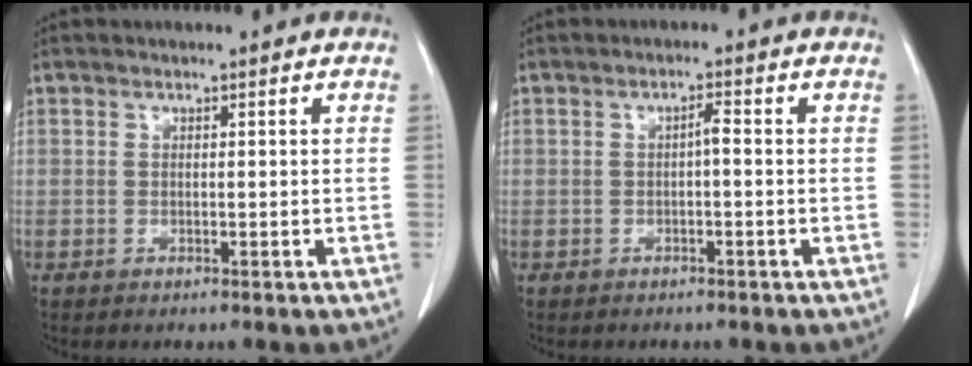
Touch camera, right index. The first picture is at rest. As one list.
[{"total": 1.5, "force": [-0.2, 0.2, 1.4], "torque": [-0.023, 0.004, -0.004]}]